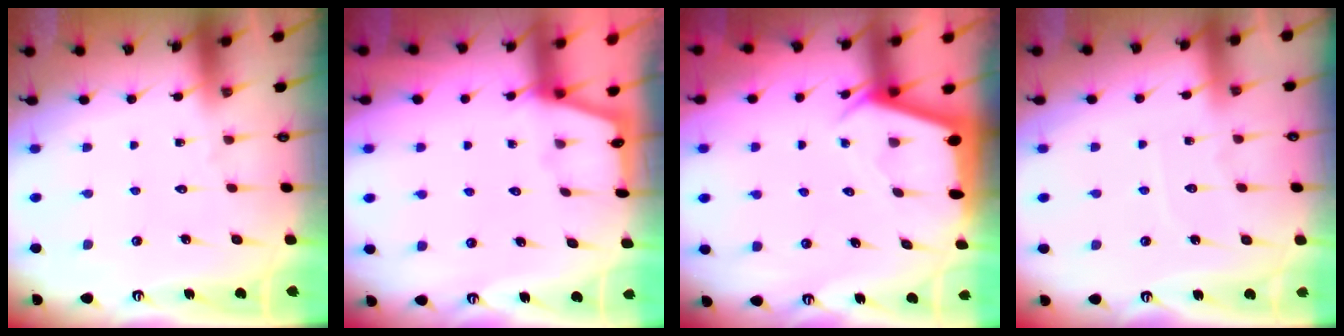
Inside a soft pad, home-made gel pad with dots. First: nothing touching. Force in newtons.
{"total": 1.4, "press": 1.3, "slide": 0.3}
{"total": 2.5, "press": 2.5, "slide": 0.2}
{"total": 3.7, "press": 3.7, "slide": 0.4}